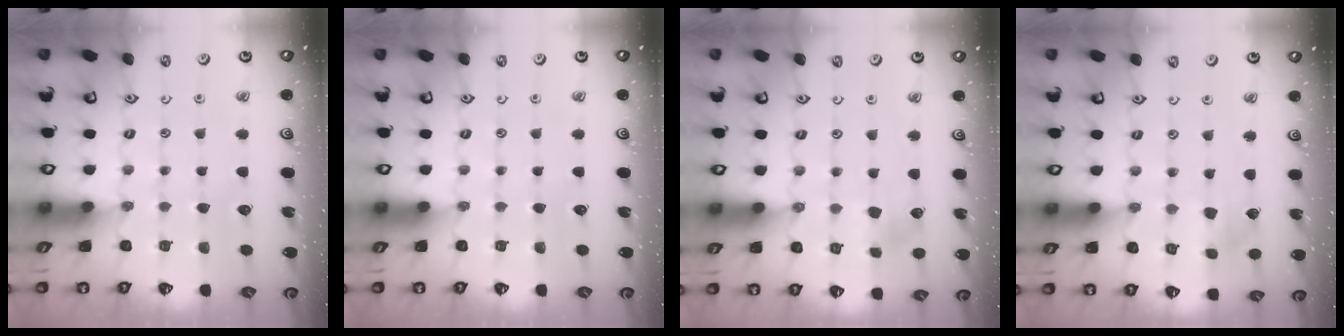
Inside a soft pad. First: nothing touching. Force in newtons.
{"total": 0.0}
{"total": 4.0, "press": 4.0, "slide": 0.5}
{"total": 2.4, "press": 2.3, "slide": 0.6}